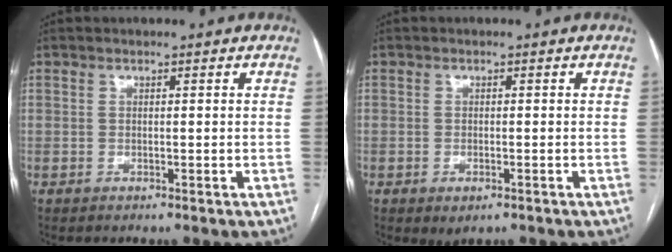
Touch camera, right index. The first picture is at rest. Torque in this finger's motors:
{"motor_torque": [0.71, -0.59, 0.08, -0.01]}